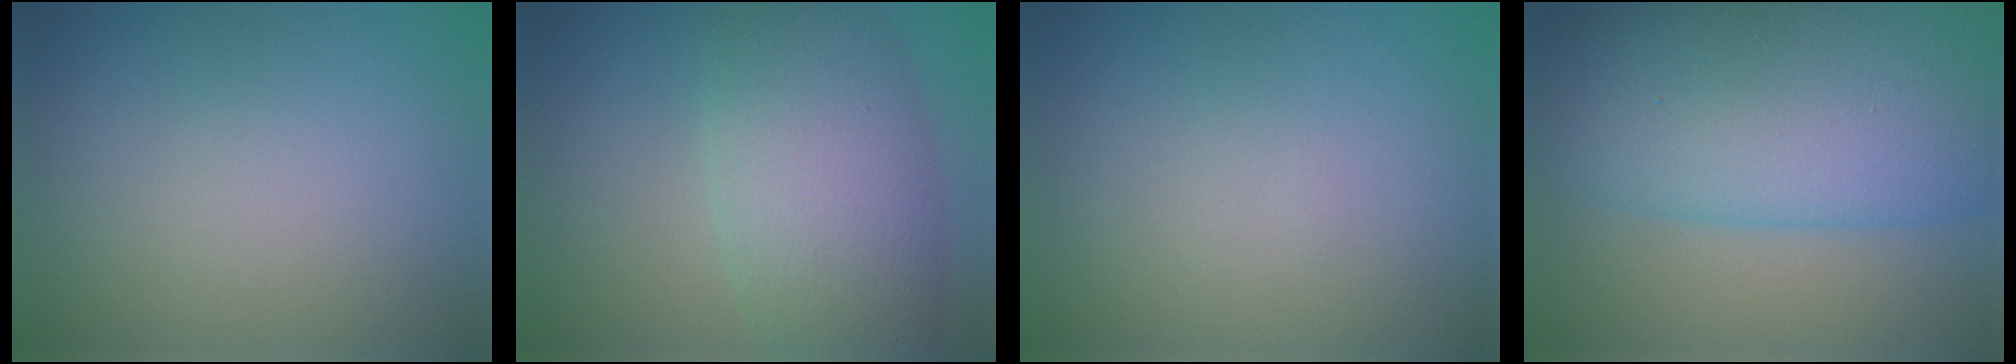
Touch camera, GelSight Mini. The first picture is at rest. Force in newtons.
{"total": 7.6, "press": 7.6, "slide": 0.3}
{"total": 0.0}
{"total": 13.0, "press": 13.0, "slide": 0.2}